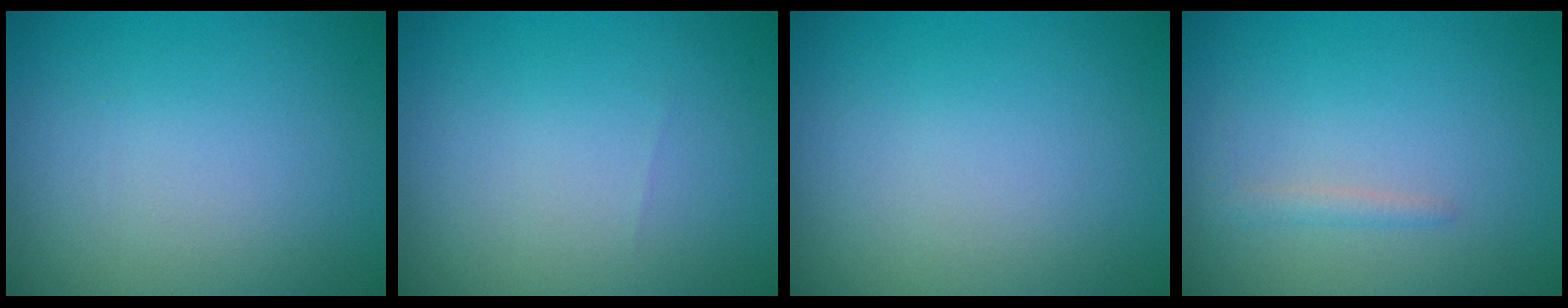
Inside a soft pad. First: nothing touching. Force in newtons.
{"total": 0.0}
{"total": 0.0}
{"total": 0.9, "press": 0.9, "slide": 0.1}